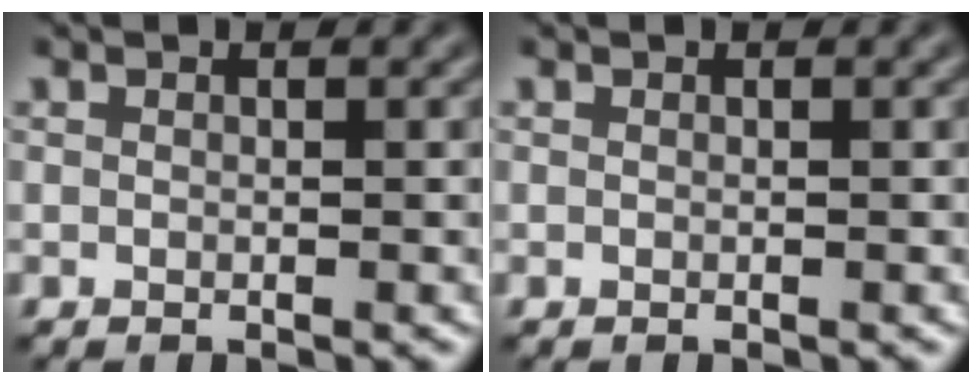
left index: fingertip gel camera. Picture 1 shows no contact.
{"total": 0.0}